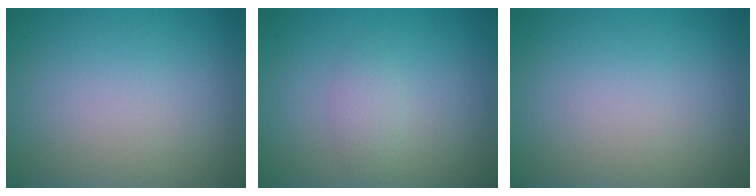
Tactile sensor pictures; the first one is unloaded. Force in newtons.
{"total": 1.4, "press": 1.4, "slide": 0.0}
{"total": 0.0}